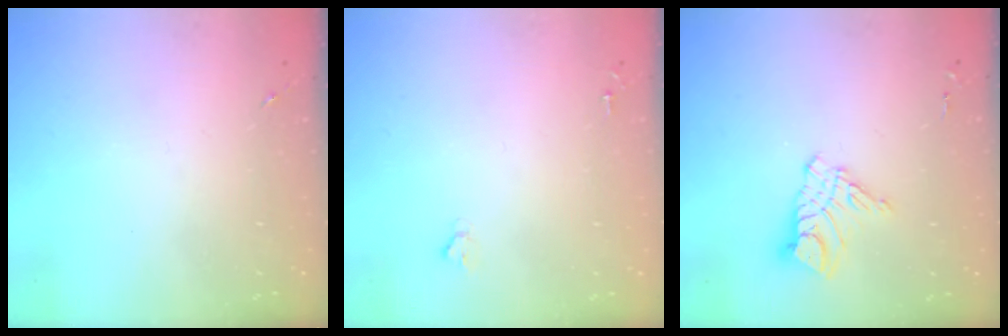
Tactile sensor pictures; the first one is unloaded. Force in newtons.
{"total": 1.6, "press": 1.6, "slide": 0.2}
{"total": 11.0, "press": 10.9, "slide": 1.0}